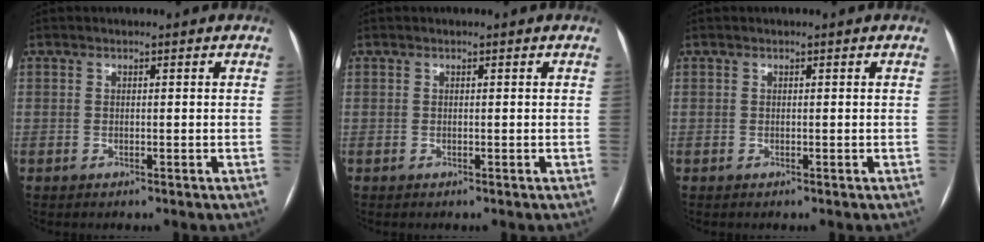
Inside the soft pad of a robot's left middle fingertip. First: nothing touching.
{"total": 0.0}
{"total": 0.0}